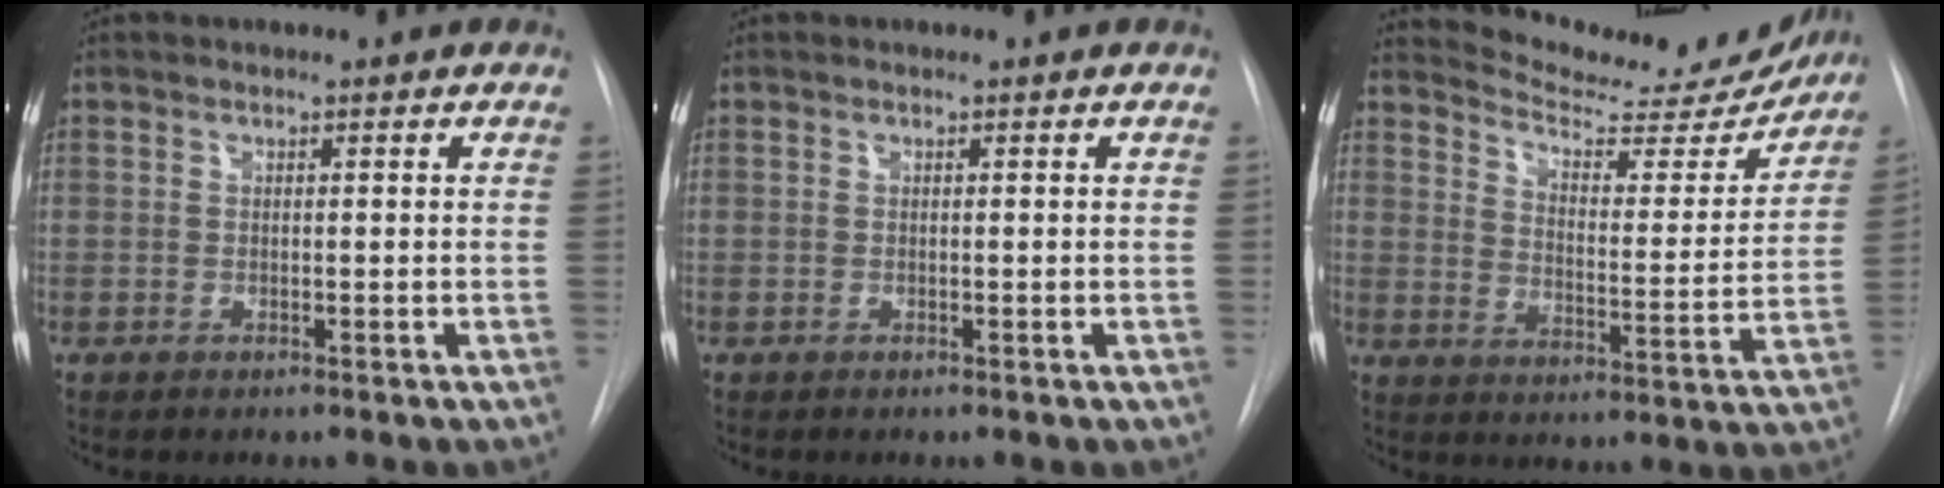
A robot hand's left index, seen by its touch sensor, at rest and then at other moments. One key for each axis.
{"total": 0.0}
{"total": 17.4, "fx": 16.7, "fy": 2.9, "fz": 4.0, "tx": -0.052, "ty": -0.049, "tz": 0.218}